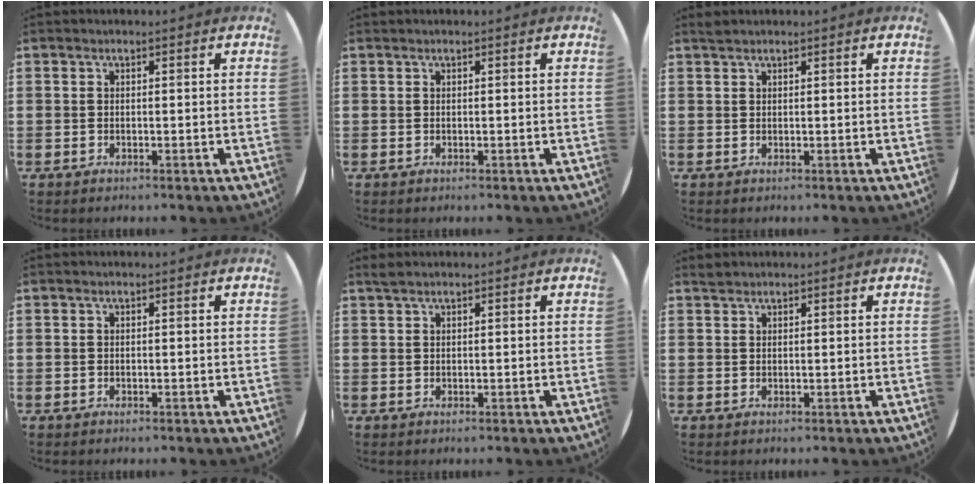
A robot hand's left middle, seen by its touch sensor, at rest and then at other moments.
{"total": 0.0}
{"total": 0.5, "force": [0.5, 0.0, 0.0], "torque": [-0.003, 0.000, 0.011]}
{"total": 0.0}
{"total": 0.7, "force": [0.6, 0.0, 0.3], "torque": [-0.008, 0.001, 0.012]}
{"total": 0.8, "force": [0.7, 0.1, -0.1], "torque": [0.000, 0.002, 0.015]}